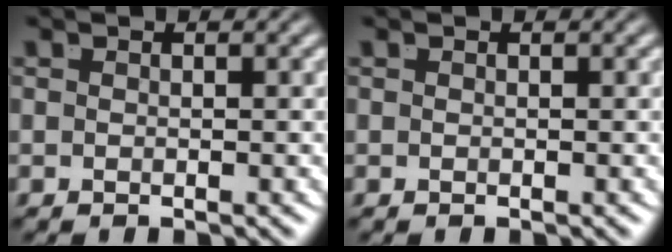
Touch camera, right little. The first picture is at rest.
{"total": 0.0}